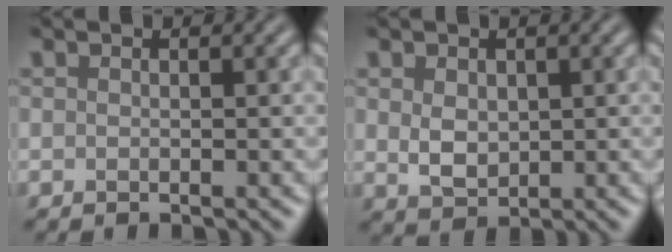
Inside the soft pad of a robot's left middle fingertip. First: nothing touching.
{"total": 2.6, "force": [0.3, 2.0, 1.6], "torque": [-0.036, -0.001, 0.007]}